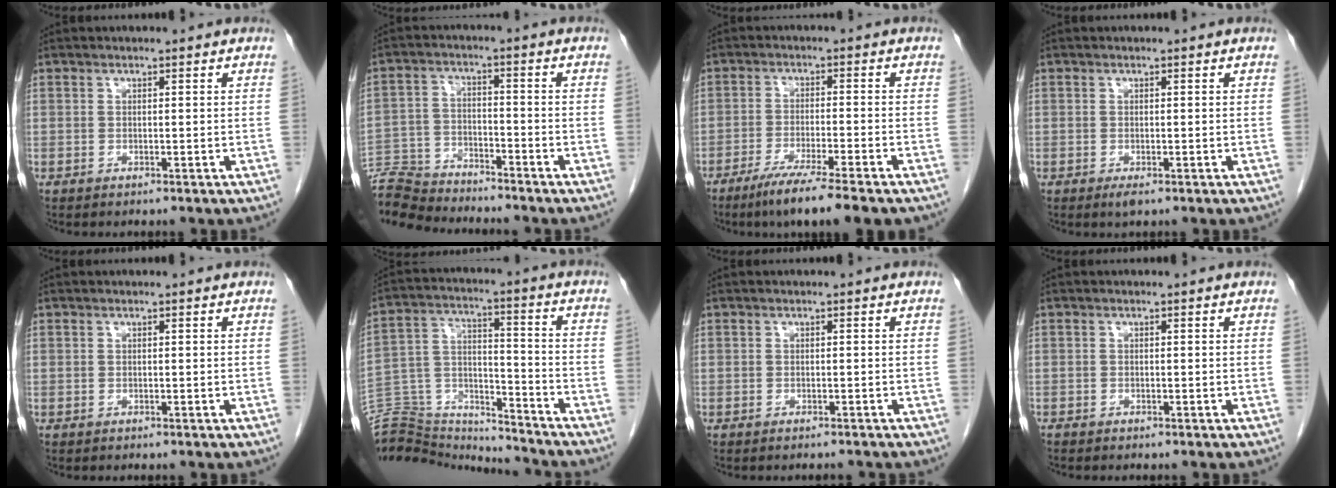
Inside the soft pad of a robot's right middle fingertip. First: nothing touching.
{"total": 10.0, "force": [-9.9, 0.7, 1.3], "torque": [-0.029, -0.001, -0.184]}
{"total": 9.8, "force": [-7.3, -0.2, 6.5], "torque": [-0.103, -0.026, -0.115]}
{"total": 1.2, "force": [-0.7, 0.3, 1.0], "torque": [-0.015, -0.003, -0.008]}
{"total": 0.0}
{"total": 17.7, "force": [-17.0, 4.2, 3.0], "torque": [-0.079, 0.046, -0.273]}
{"total": 1.7, "force": [-1.6, 0.1, 0.4], "torque": [-0.011, -0.004, -0.020]}
{"total": 1.0, "force": [-0.9, 0.3, 0.3], "torque": [-0.010, -0.001, -0.016]}